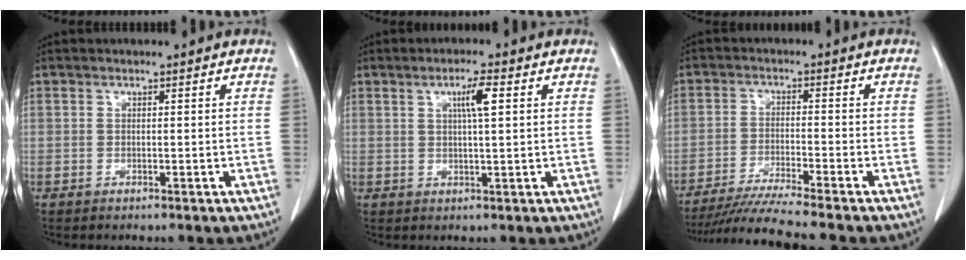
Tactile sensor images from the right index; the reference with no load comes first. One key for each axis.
{"total": 4.0, "fx": 1.3, "fy": 0.1, "fz": 3.7, "tx": -0.063, "ty": 0.001, "tz": 0.021}
{"total": 8.9, "fx": -7.8, "fy": -2.3, "fz": 3.5, "tx": -0.052, "ty": -0.028, "tz": -0.138}